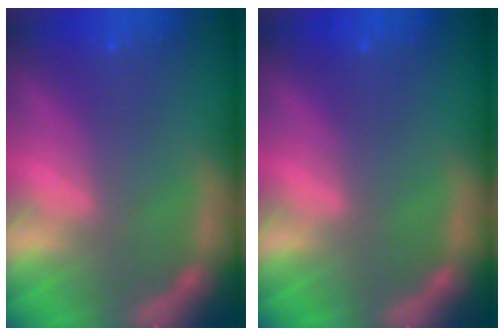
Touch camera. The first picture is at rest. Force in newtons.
{"total": 0.0}